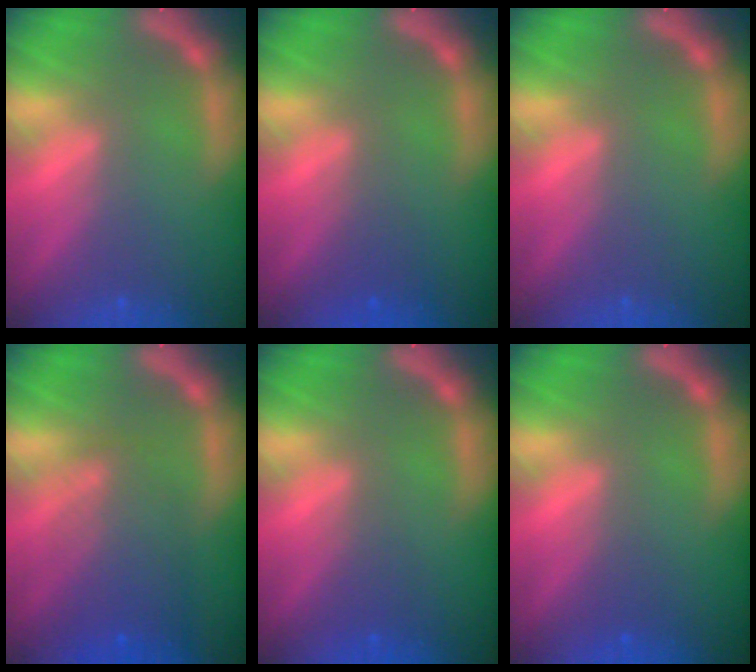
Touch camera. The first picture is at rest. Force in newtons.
{"total": 1.4}
{"total": 0.0}
{"total": 5.6}
{"total": 1.5}
{"total": 1.0}